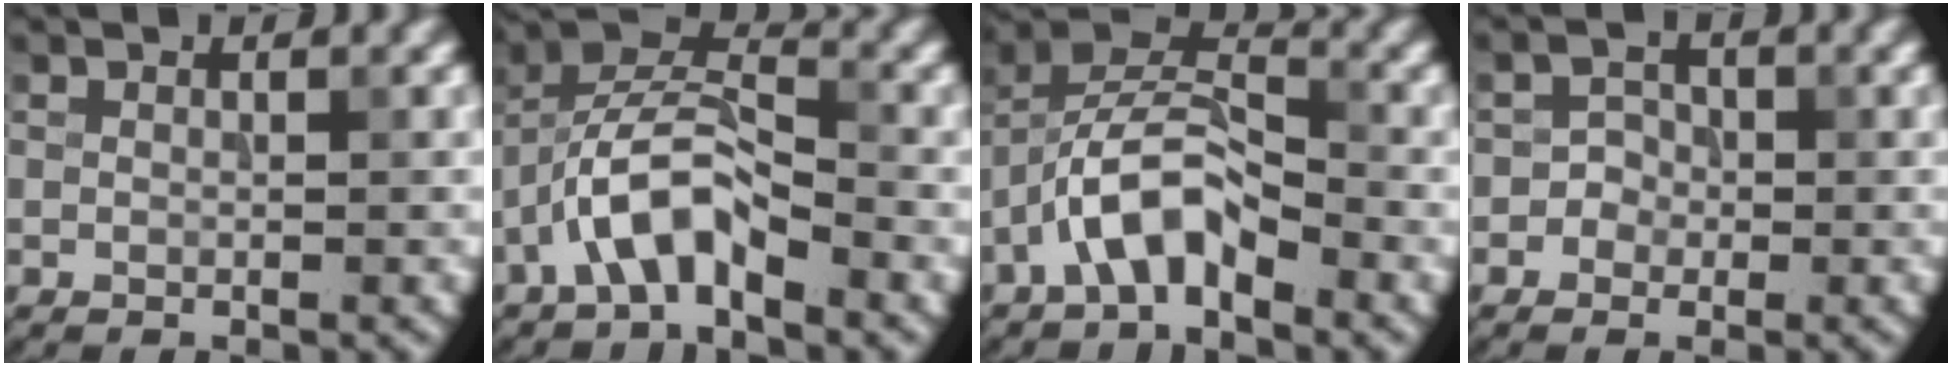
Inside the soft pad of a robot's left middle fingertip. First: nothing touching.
{"total": 5.9, "force": [-3.1, 2.3, 4.3], "torque": [-0.079, 0.016, -0.061]}
{"total": 5.9, "force": [-3.3, 2.5, 4.2], "torque": [-0.076, 0.017, -0.066]}
{"total": 1.4, "force": [-0.5, 1.3, 0.2], "torque": [0.014, 0.004, -0.014]}